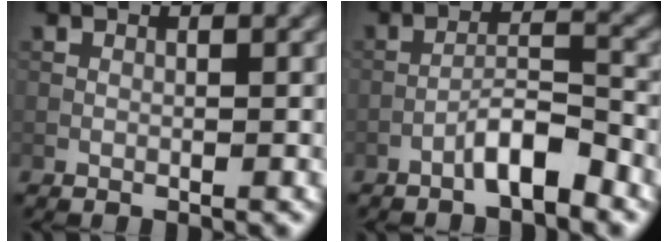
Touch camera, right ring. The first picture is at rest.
{"total": 3.9, "force": [-2.7, 0.7, 2.7], "torque": [-0.048, 0.016, -0.054]}